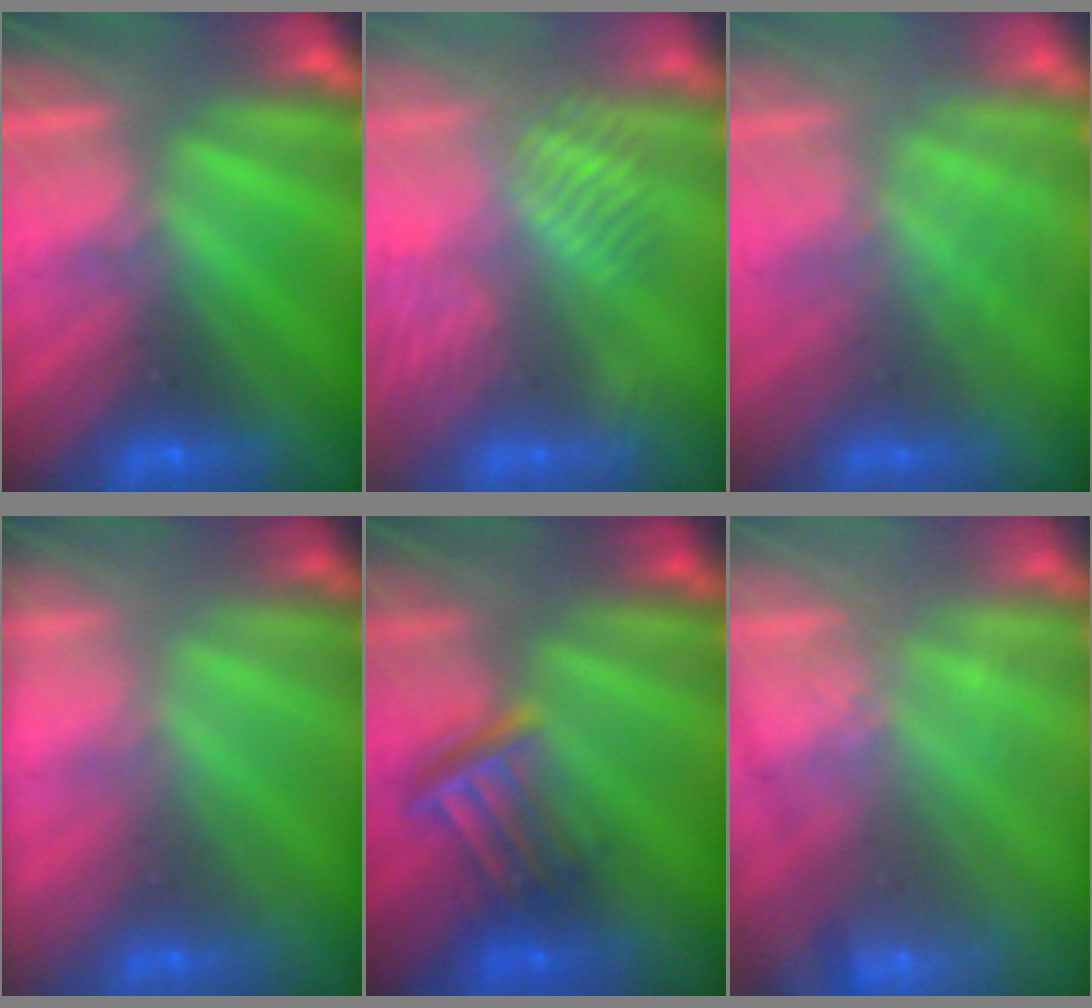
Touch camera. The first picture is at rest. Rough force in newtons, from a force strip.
{"total": 3.9}
{"total": 3.0}
{"total": 1.7}
{"total": 3.4}
{"total": 3.0}